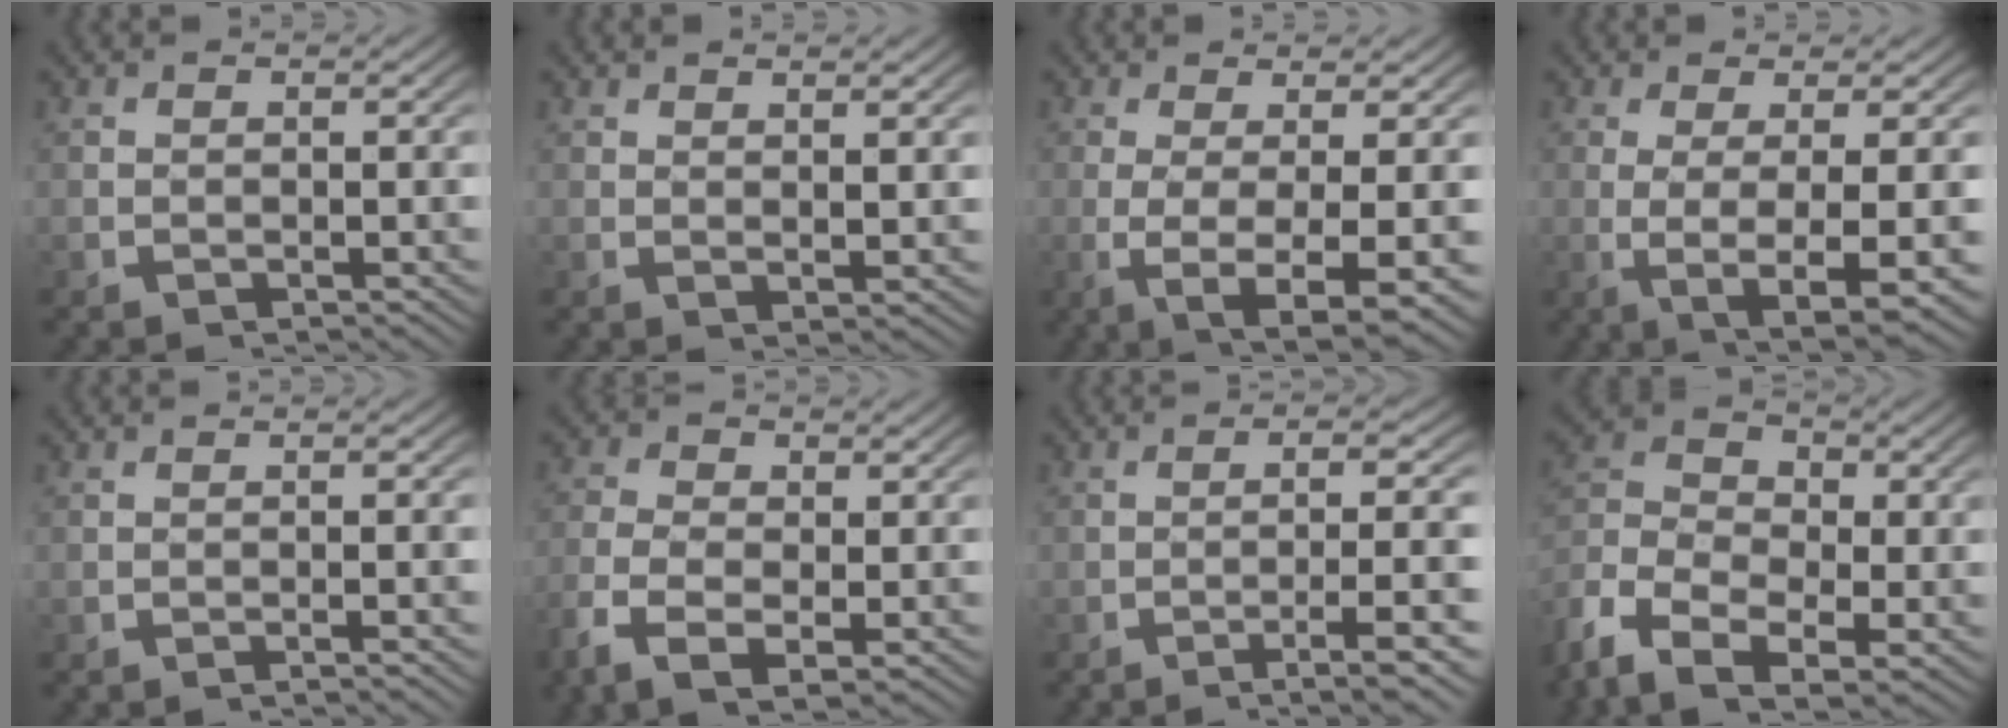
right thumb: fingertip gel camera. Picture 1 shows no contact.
{"total": 1.6, "force": [1.4, 0.0, 0.9], "torque": [-0.016, -0.006, 0.030]}
{"total": 7.7, "force": [-2.4, 2.5, 6.9], "torque": [-0.136, -0.032, -0.017]}
{"total": 7.2, "force": [-1.7, 2.1, 6.7], "torque": [-0.125, -0.026, -0.007]}
{"total": 1.3, "force": [-0.5, -0.2, 1.2], "torque": [-0.018, 0.011, -0.011]}
{"total": 4.5, "force": [-1.1, 2.6, 3.5], "torque": [-0.088, -0.023, -0.008]}
{"total": 6.5, "force": [-2.5, 1.7, 5.7], "torque": [-0.099, -0.009, -0.033]}
{"total": 9.5, "force": [-1.6, 6.7, 6.5], "torque": [-0.150, -0.032, -0.023]}